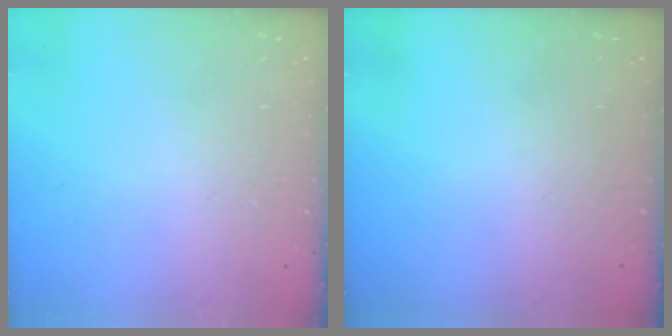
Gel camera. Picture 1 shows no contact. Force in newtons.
{"total": 0.0}